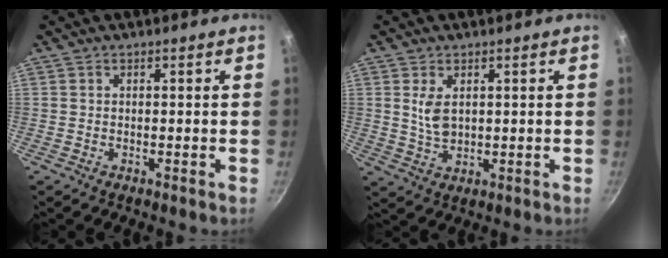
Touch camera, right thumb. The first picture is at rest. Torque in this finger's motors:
{"motor_torque": [-0.59, 0.44, 0.77, -0.02, 0.06]}